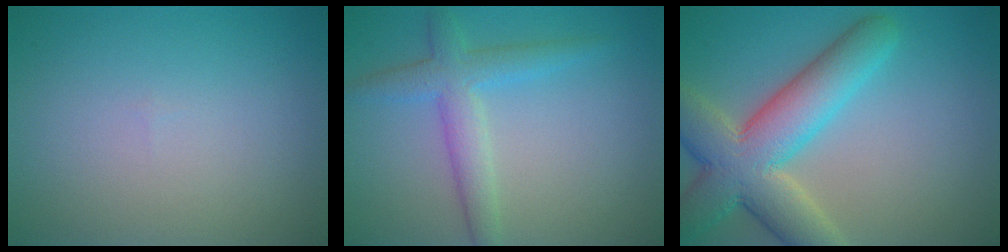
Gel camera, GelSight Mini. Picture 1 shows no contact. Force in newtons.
{"total": 3.6, "press": 3.6, "slide": 0.1}
{"total": 9.0, "press": 9.0, "slide": 0.4}